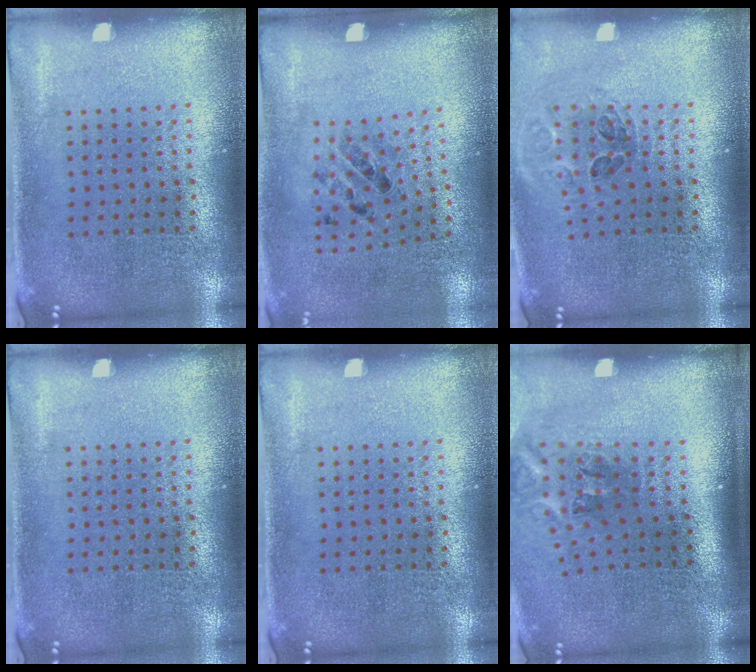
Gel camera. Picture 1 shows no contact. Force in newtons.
{"total": 1.1, "press": 0.7, "slide": 0.8}
{"total": 1.0, "press": 1.0, "slide": 0.1}
{"total": 0.0}
{"total": 0.0}
{"total": 2.3, "press": 1.4, "slide": 1.8}